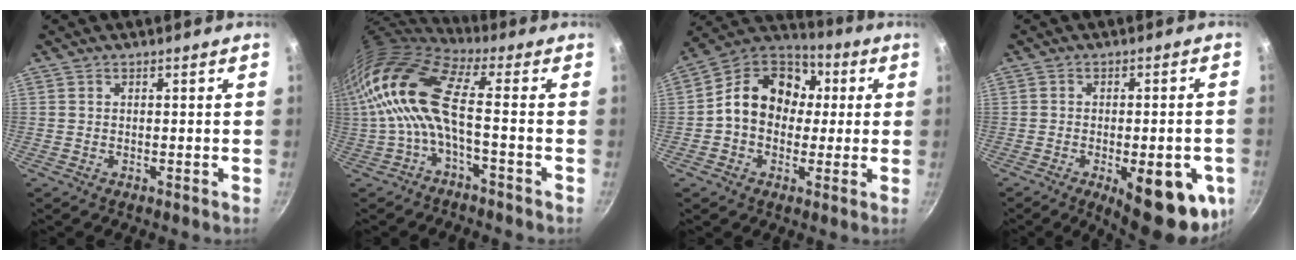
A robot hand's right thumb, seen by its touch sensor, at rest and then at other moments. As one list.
[{"total": 14.5, "force": [-0.9, 5.1, 13.6], "torque": [-0.289, 0.021, -0.031]}, {"total": 15.2, "force": [1.4, 12.2, 8.9], "torque": [-0.107, 0.034, 0.002]}, {"total": 17.2, "force": [-5.9, 6.4, 14.8], "torque": [-0.146, 0.000, -0.071]}]